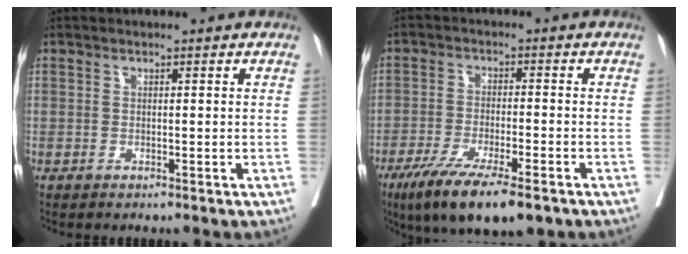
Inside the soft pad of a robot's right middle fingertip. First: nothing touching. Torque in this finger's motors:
{"motor_torque": [1.14, -0.99, 0.50, 0.11]}